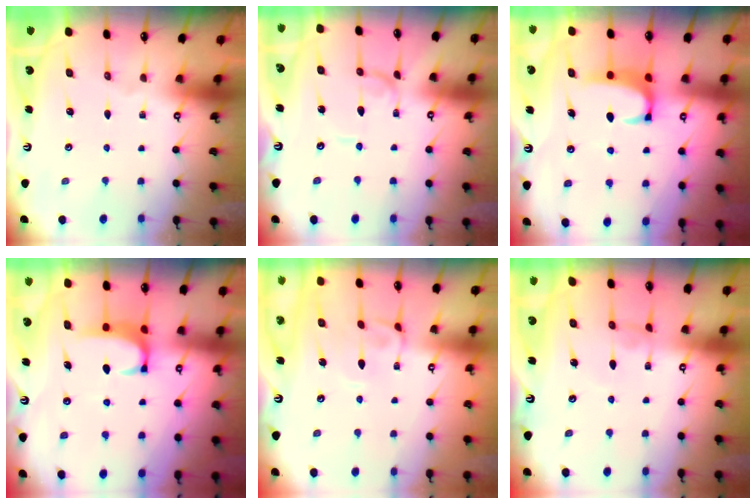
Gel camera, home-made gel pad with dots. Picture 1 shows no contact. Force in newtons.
{"total": 1.1, "press": 1.1, "slide": 0.0}
{"total": 2.0, "press": 2.0, "slide": 0.3}
{"total": 2.3, "press": 2.3, "slide": 0.6}
{"total": 3.0, "press": 2.9, "slide": 0.7}
{"total": 0.8, "press": 0.6, "slide": 0.5}